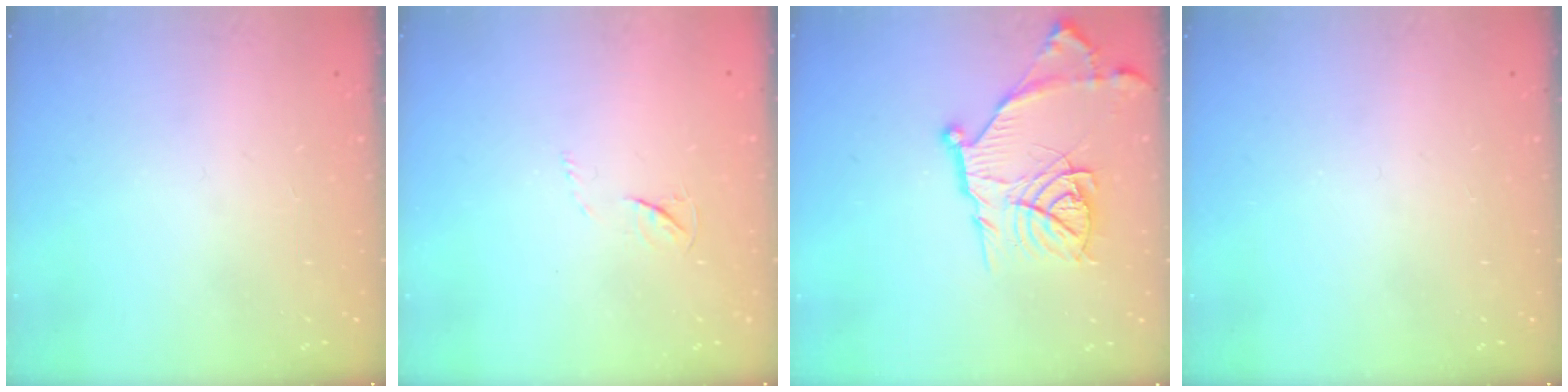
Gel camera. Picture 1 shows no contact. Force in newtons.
{"total": 3.6, "press": 3.6, "slide": 0.5}
{"total": 17.5, "press": 17.4, "slide": 1.6}
{"total": 0.0}